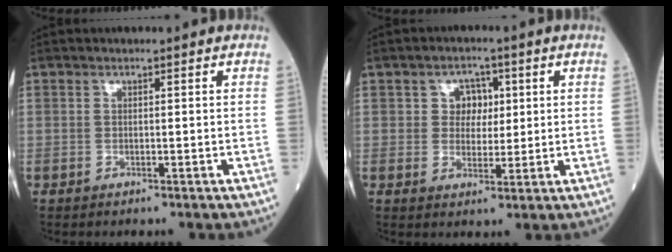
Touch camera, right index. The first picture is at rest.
{"total": 4.4, "force": [1.2, 3.6, 2.2], "torque": [-0.026, 0.009, 0.020]}